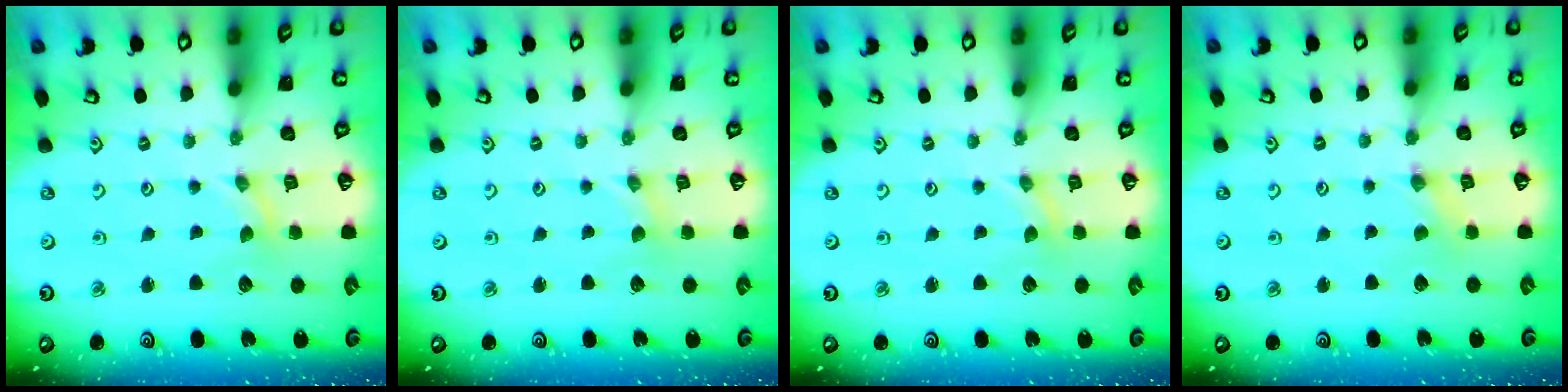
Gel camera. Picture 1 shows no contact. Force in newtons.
{"total": 0.0}
{"total": 0.0}
{"total": 0.0}